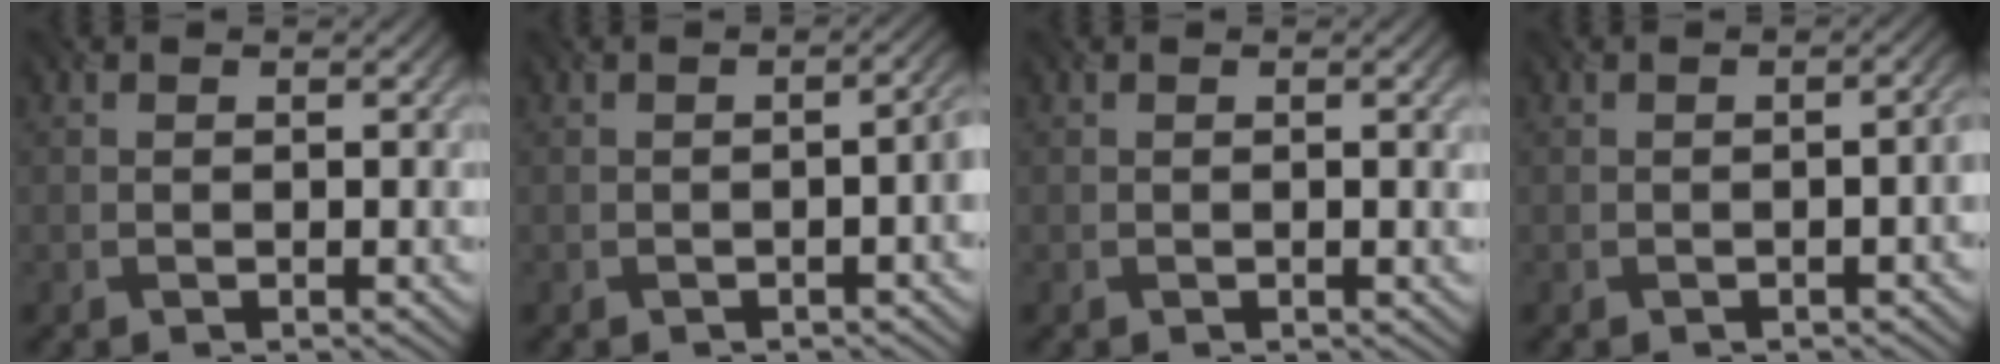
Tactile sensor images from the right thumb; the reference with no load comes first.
{"total": 2.3, "force": [-0.6, 0.7, 2.1], "torque": [-0.027, 0.006, -0.008]}
{"total": 1.3, "force": [0.1, 0.2, 1.2], "torque": [-0.018, 0.001, 0.001]}
{"total": 1.6, "force": [-0.6, 0.5, 1.4], "torque": [-0.018, 0.002, -0.007]}